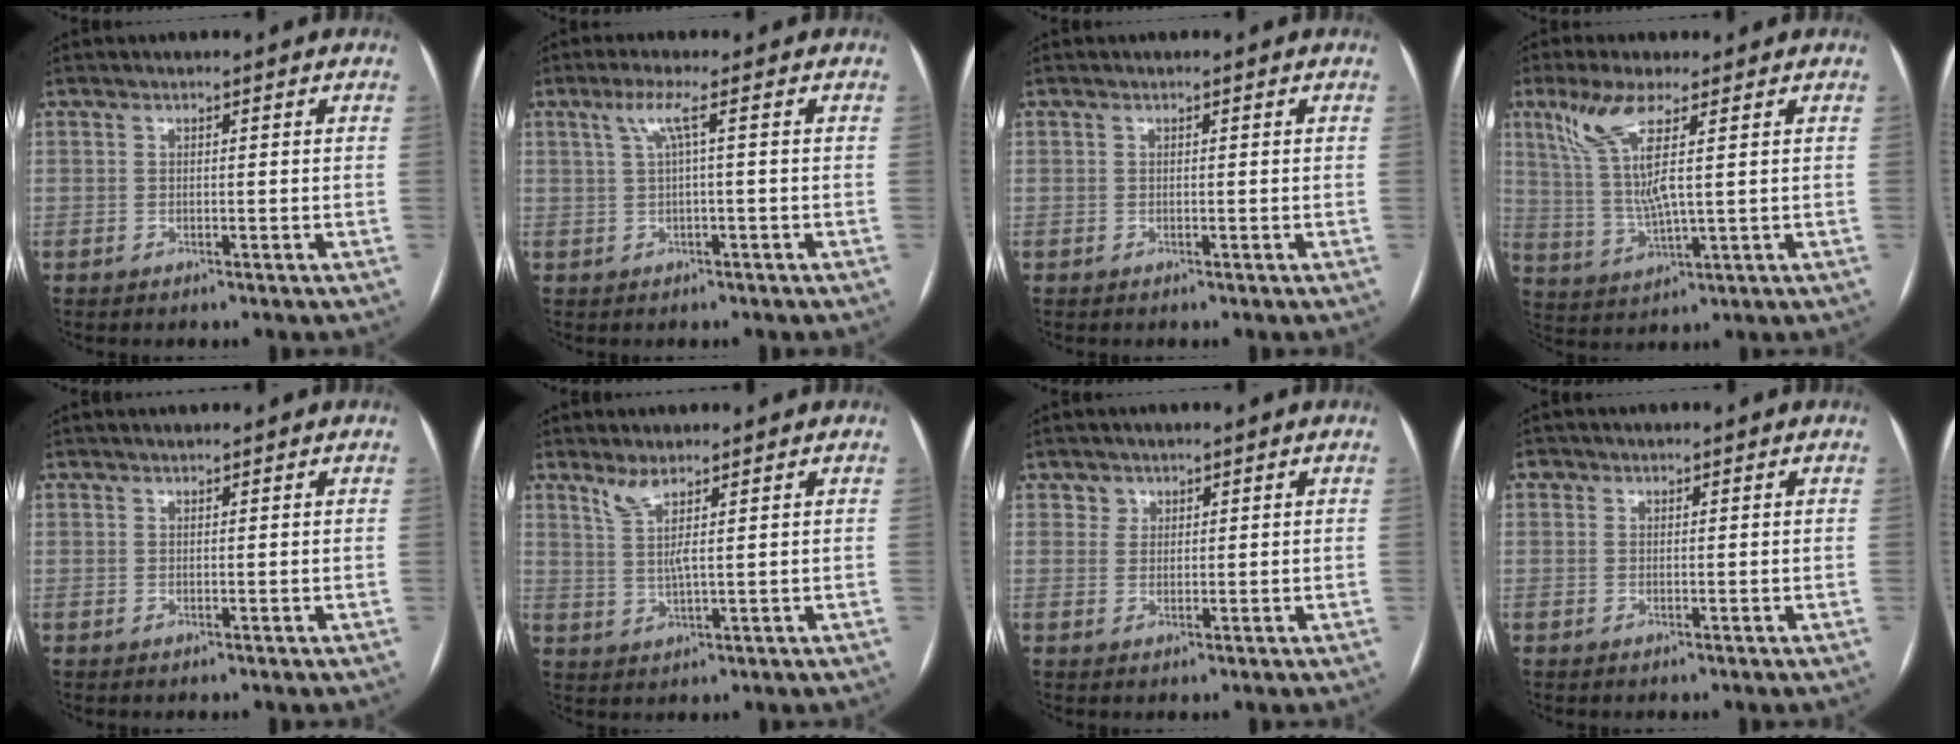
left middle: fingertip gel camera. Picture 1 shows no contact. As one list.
[{"total": 3.0, "force": [0.8, -0.6, 2.9], "torque": [-0.069, 0.012, 0.021]}, {"total": 0.0}, {"total": 8.7, "force": [3.5, 0.8, 7.9], "torque": [-0.180, 0.000, 0.074]}, {"total": 0.8, "force": [0.8, 0.1, 0.1], "torque": [-0.007, 0.014, 0.018]}, {"total": 3.6, "force": [2.4, 0.0, 2.7], "torque": [-0.064, -0.004, 0.052]}, {"total": 1.5, "force": [1.0, 1.2, -0.2], "torque": [0.014, 0.001, 0.010]}, {"total": 0.6, "force": [0.3, 0.5, 0.0], "torque": [0.003, 0.001, 0.002]}]